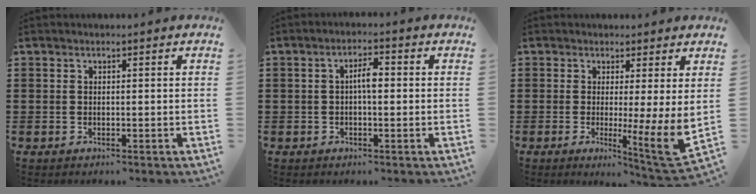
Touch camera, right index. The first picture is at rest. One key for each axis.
{"total": 3.2, "fx": -0.1, "fy": 1.0, "fz": 3.1, "tx": -0.058, "ty": 0.005, "tz": -0.004}
{"total": 6.5, "fx": 1.5, "fy": 0.7, "fz": 6.2, "tx": -0.096, "ty": -0.038, "tz": 0.030}